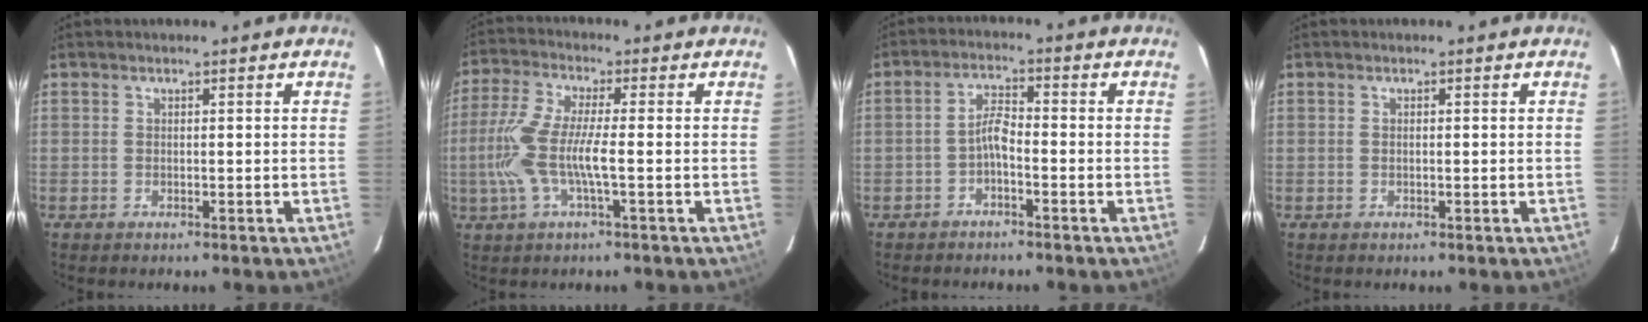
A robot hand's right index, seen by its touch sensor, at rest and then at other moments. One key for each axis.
{"total": 10.0, "fx": -1.9, "fy": 1.4, "fz": 9.7, "tx": -0.214, "ty": -0.002, "tz": -0.037}
{"total": 3.0, "fx": -1.9, "fy": 0.7, "fz": 2.3, "tx": -0.050, "ty": 0.011, "tz": -0.036}
{"total": 0.0}